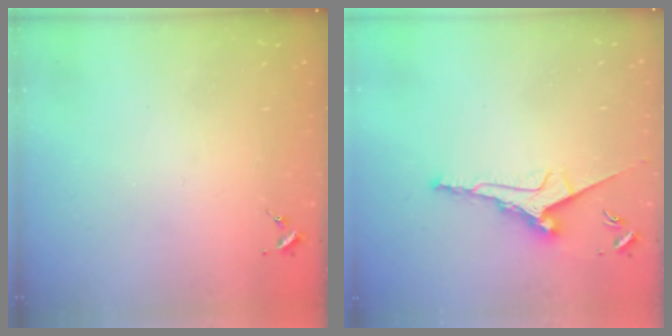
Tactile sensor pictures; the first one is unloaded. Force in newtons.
{"total": 9.5, "press": 9.5, "slide": 0.6}